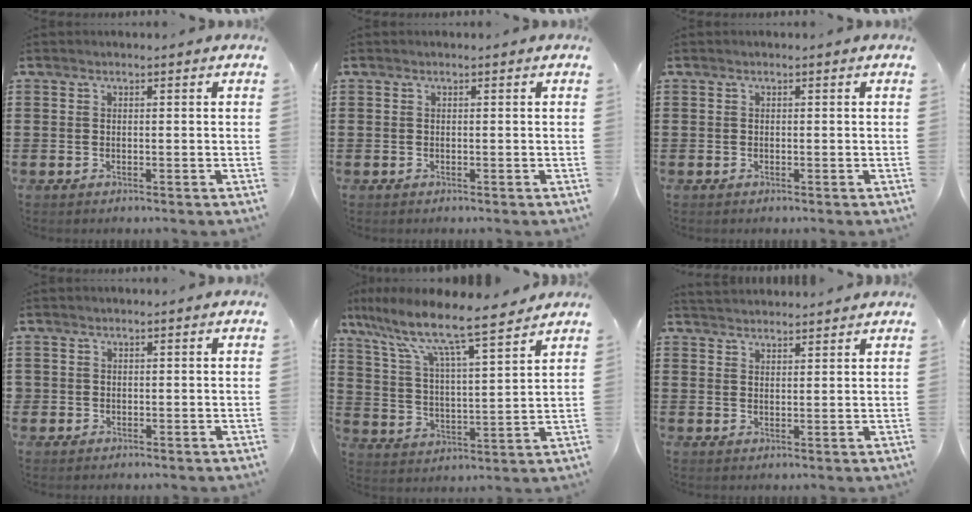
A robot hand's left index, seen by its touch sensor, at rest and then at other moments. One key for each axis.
{"total": 0.0}
{"total": 0.0}
{"total": 0.7, "fx": 0.2, "fy": 0.7, "fz": 0.0, "tx": -0.003, "ty": 0.005, "tz": 0.002}
{"total": 9.5, "fx": 8.0, "fy": 0.5, "fz": 5.0, "tx": -0.128, "ty": -0.052, "tz": 0.132}
{"total": 2.4, "fx": 2.4, "fy": 0.0, "fz": -0.1, "tx": -0.005, "ty": -0.003, "tz": 0.048}